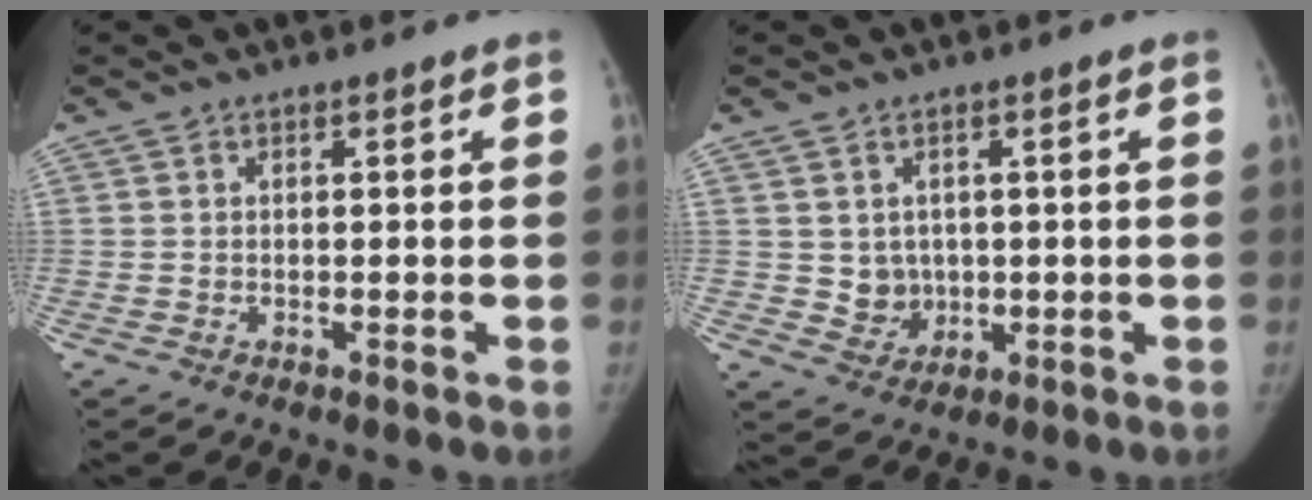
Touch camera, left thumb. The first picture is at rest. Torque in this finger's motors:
{"motor_torque": [0.03, 0.04, 0.04, -0.05, 0.00]}